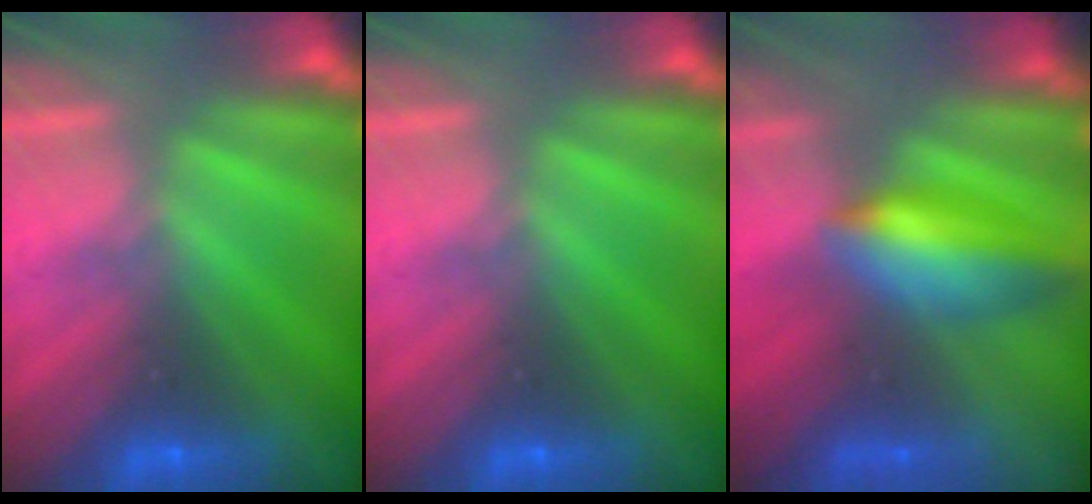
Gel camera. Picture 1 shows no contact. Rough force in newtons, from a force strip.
{"total": 0.0}
{"total": 7.5}